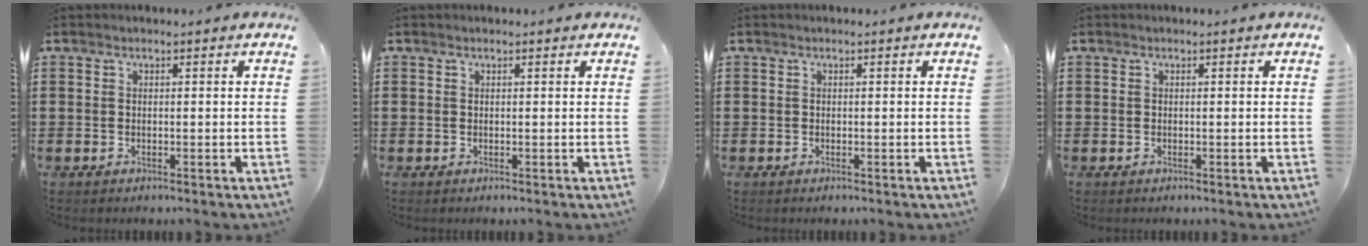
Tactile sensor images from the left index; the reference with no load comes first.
{"total": 0.0}
{"total": 0.0}
{"total": 0.0}